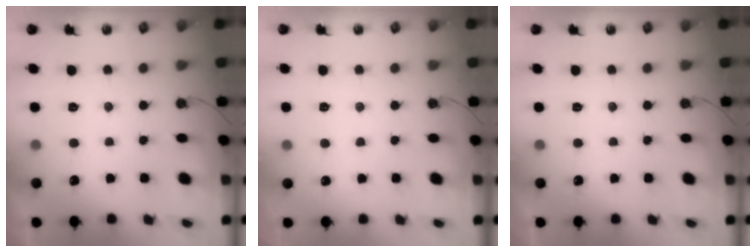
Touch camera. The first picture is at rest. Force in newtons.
{"total": 5.9, "press": 5.9, "slide": 0.6}
{"total": 0.0}